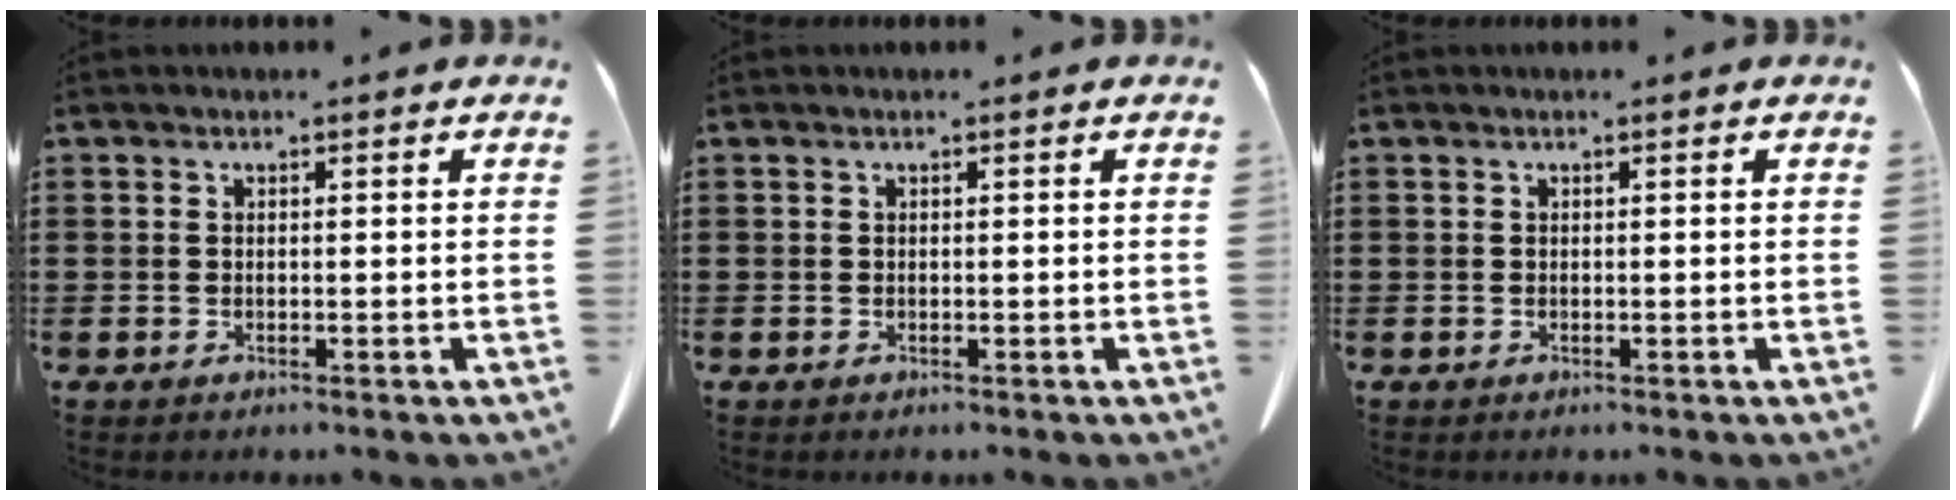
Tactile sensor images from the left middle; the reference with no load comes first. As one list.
[{"total": 0.0}, {"total": 0.0}]